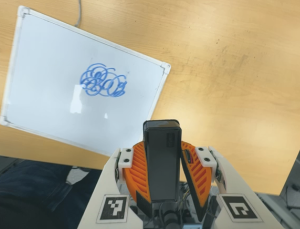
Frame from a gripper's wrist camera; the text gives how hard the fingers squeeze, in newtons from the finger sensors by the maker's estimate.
{"total": 6.6, "left": 6.6, "right": 6.5}